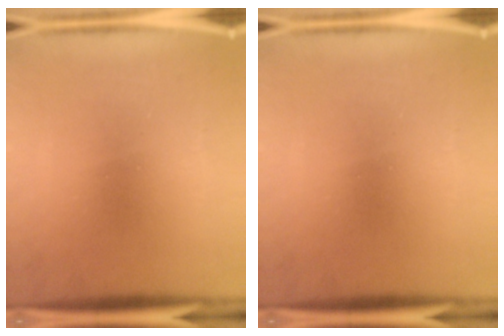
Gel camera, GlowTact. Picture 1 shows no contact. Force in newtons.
{"total": 0.0}